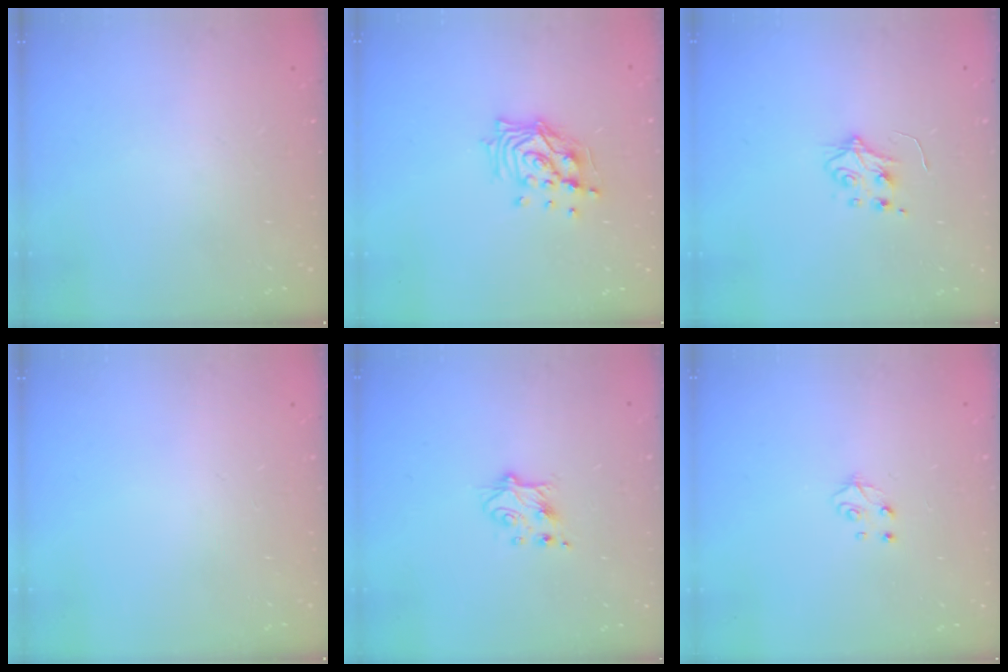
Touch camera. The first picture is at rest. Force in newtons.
{"total": 12.0, "press": 12.0, "slide": 0.9}
{"total": 4.9, "press": 4.8, "slide": 0.5}
{"total": 0.0}
{"total": 5.5, "press": 5.4, "slide": 1.0}
{"total": 4.9, "press": 4.8, "slide": 0.6}